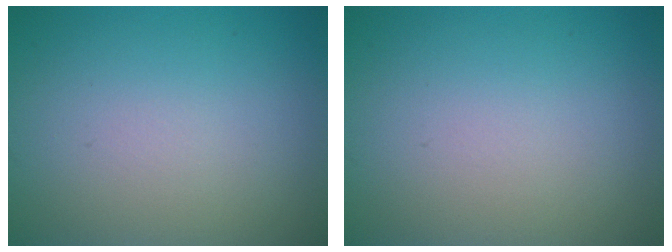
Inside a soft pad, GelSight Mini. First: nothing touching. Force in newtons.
{"total": 0.0}